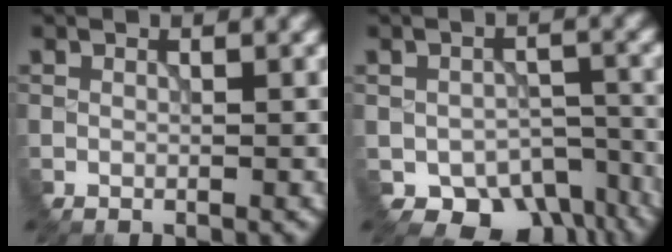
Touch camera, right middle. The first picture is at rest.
{"total": 6.7, "force": [-4.1, 4.3, 3.1], "torque": [-0.034, -0.036, -0.045]}